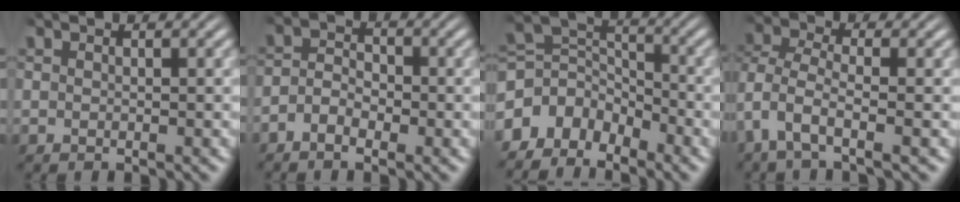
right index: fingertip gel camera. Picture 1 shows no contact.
{"total": 3.2, "force": [-1.4, 2.4, 1.6], "torque": [-0.028, -0.001, -0.033]}
{"total": 8.2, "force": [-0.7, 6.9, 4.3], "torque": [-0.100, -0.013, -0.021]}
{"total": 3.8, "force": [-0.6, 2.6, 2.7], "torque": [-0.093, -0.030, -0.002]}